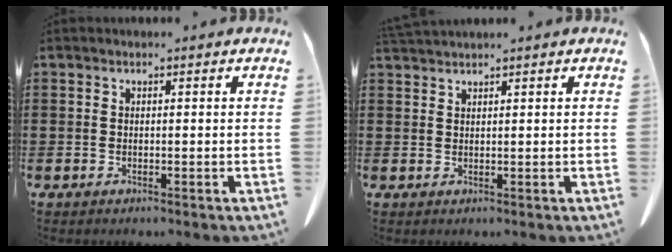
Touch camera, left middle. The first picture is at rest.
{"total": 1.6, "force": [1.6, -0.3, 0.3], "torque": [-0.009, -0.004, 0.033]}